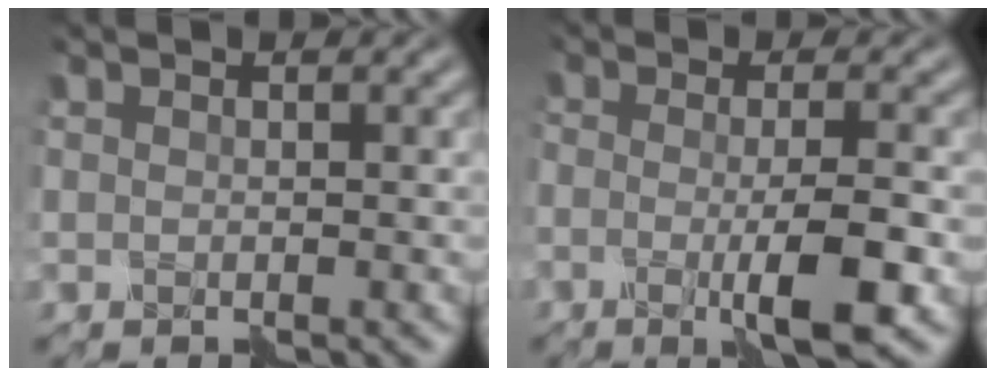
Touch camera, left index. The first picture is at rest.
{"total": 5.1, "force": [-1.8, 0.9, 4.7], "torque": [-0.072, -0.007, -0.035]}